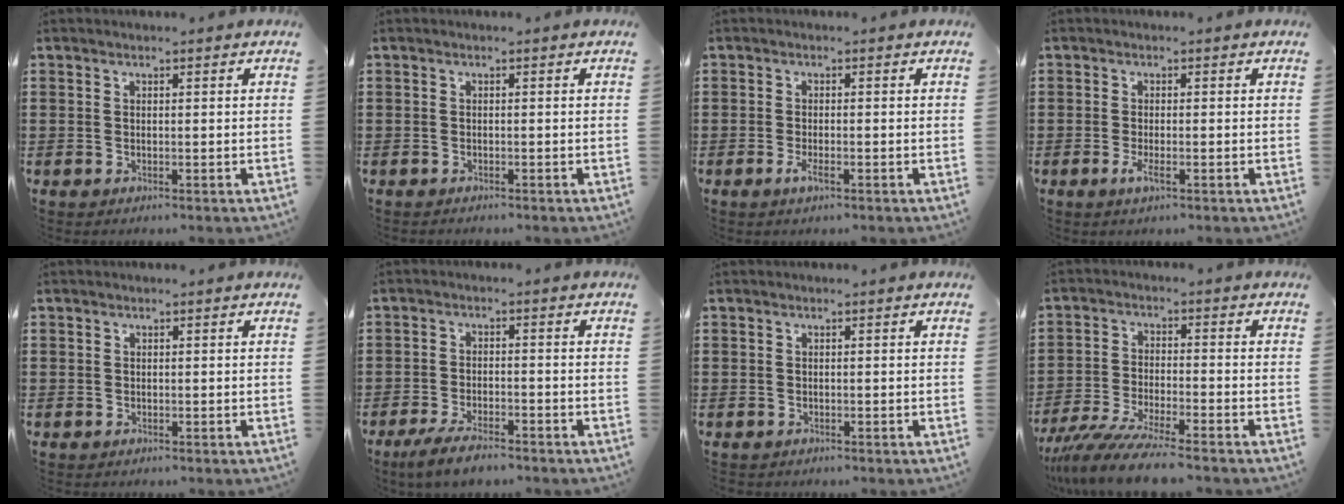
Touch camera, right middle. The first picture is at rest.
{"total": 0.6, "force": [-0.5, 0.3, -0.1], "torque": [0.003, 0.004, -0.012]}
{"total": 2.0, "force": [-0.8, 0.6, 1.7], "torque": [-0.037, -0.002, -0.018]}
{"total": 2.0, "force": [-0.7, 0.5, 1.8], "torque": [-0.039, -0.004, -0.014]}
{"total": 0.5, "force": [-0.1, 0.5, 0.0], "torque": [0.000, 0.005, -0.004]}
{"total": 4.4, "force": [-3.6, 0.9, 2.2], "torque": [-0.051, -0.001, -0.073]}
{"total": 0.6, "force": [-0.5, 0.4, -0.1], "torque": [0.001, 0.004, -0.012]}
{"total": 7.4, "force": [-6.6, -0.1, 3.4], "torque": [-0.082, -0.015, -0.131]}